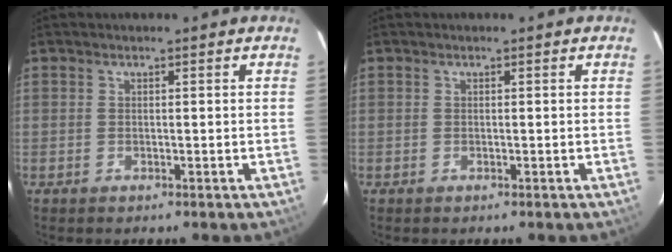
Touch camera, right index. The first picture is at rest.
{"total": 0.0}